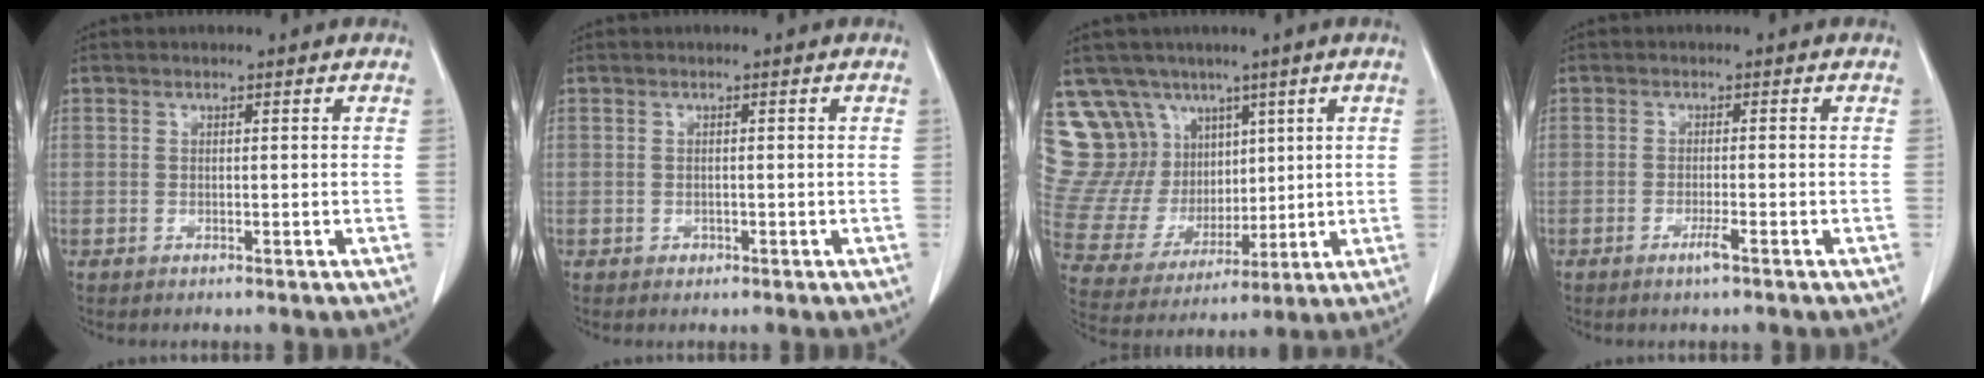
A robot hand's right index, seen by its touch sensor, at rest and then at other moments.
{"total": 0.7, "force": [-0.3, 0.6, 0.1], "torque": [-0.003, 0.003, -0.004]}
{"total": 15.9, "force": [9.6, 12.0, 4.3], "torque": [-0.103, 0.059, 0.206]}
{"total": 1.9, "force": [-1.2, -0.2, 1.5], "torque": [-0.031, -0.003, -0.021]}